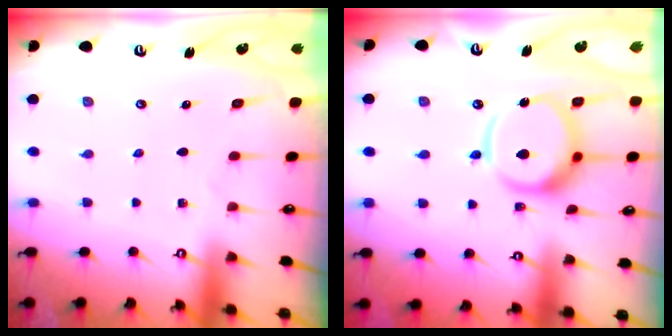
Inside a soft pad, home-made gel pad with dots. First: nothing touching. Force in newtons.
{"total": 15.6, "press": 15.5, "slide": 1.8}